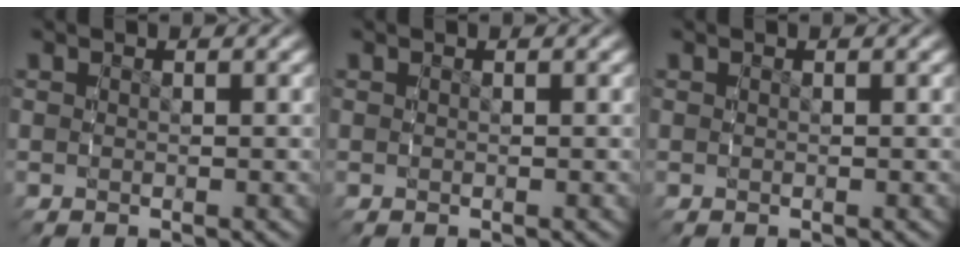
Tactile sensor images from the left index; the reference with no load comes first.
{"total": 0.0}
{"total": 0.0}